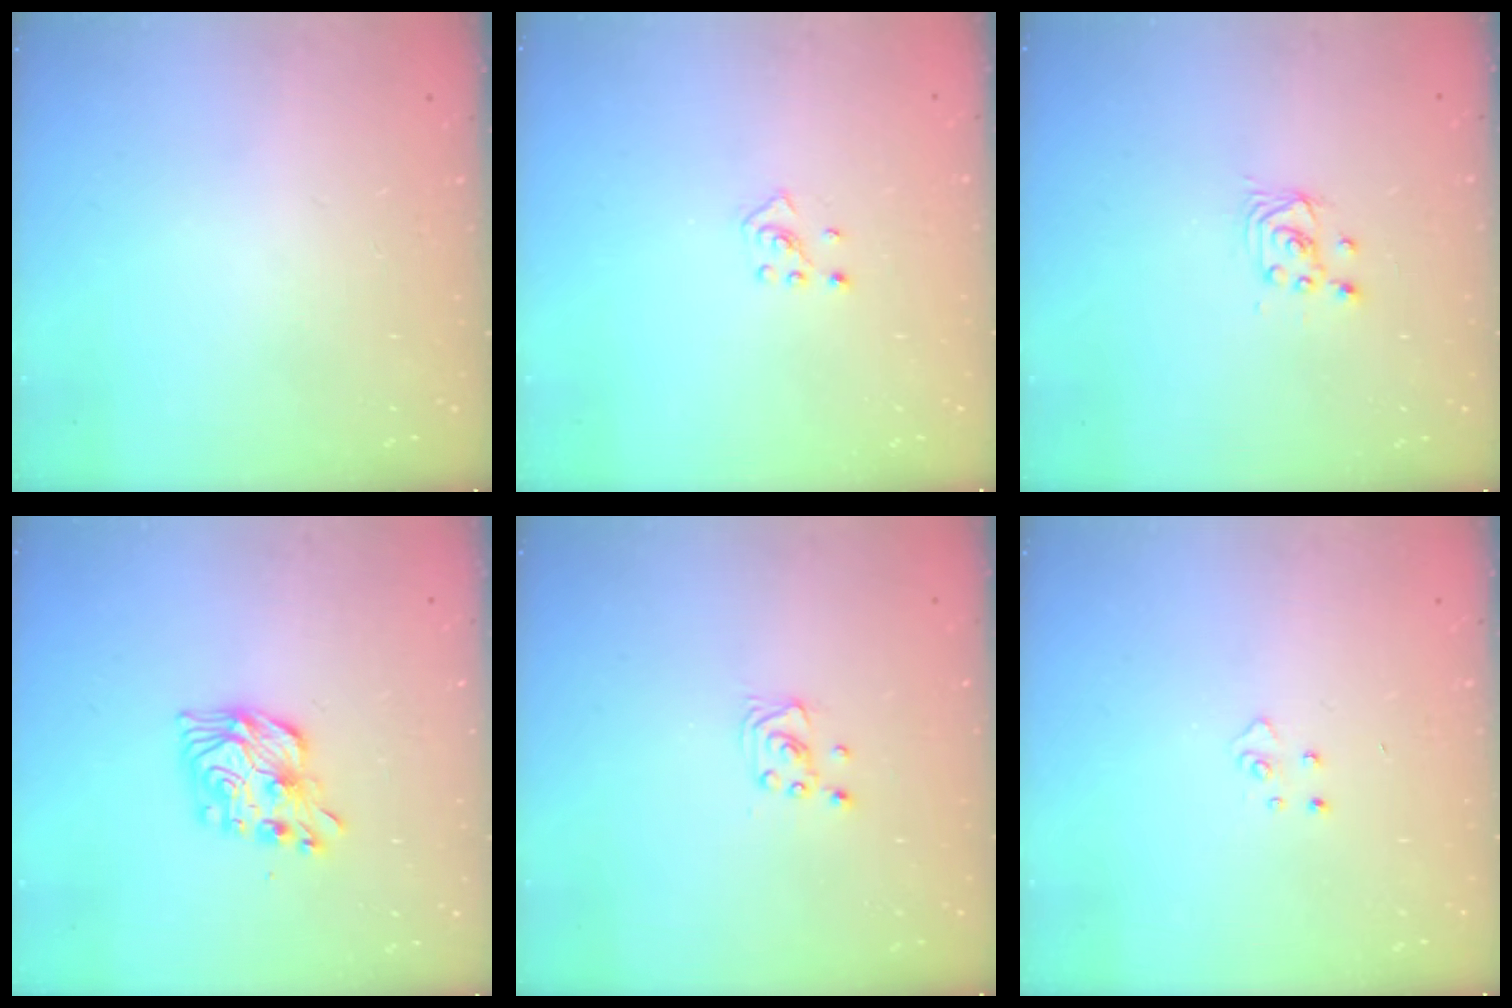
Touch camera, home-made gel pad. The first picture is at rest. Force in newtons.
{"total": 2.5, "press": 2.4, "slide": 0.7}
{"total": 2.5, "press": 2.5, "slide": 0.2}
{"total": 11.5, "press": 11.5, "slide": 0.4}
{"total": 2.2, "press": 2.2, "slide": 0.2}
{"total": 3.4, "press": 3.4, "slide": 0.4}